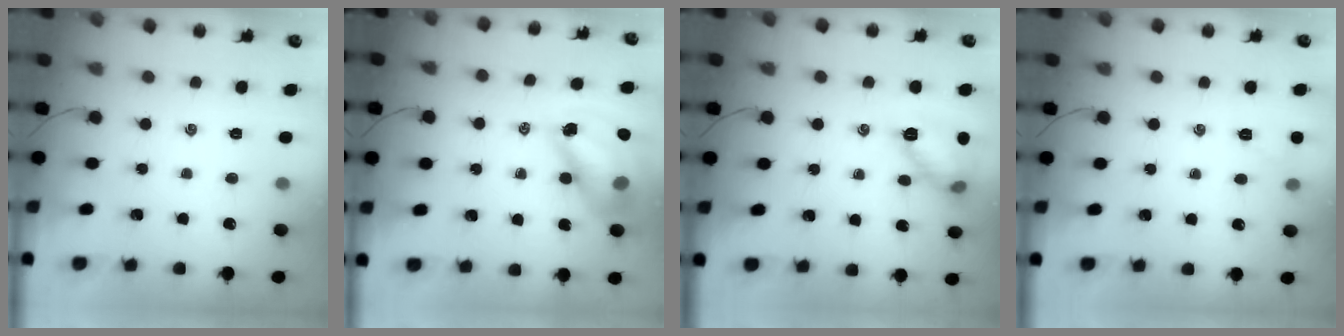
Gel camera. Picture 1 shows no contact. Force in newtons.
{"total": 14.0, "press": 13.5, "slide": 3.7}
{"total": 12.3, "press": 12.3, "slide": 1.0}
{"total": 4.9, "press": 4.7, "slide": 1.5}